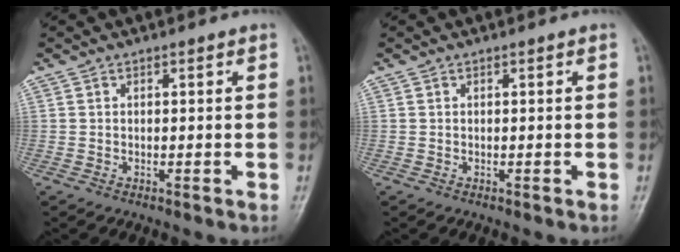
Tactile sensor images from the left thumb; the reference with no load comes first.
{"total": 0.0}